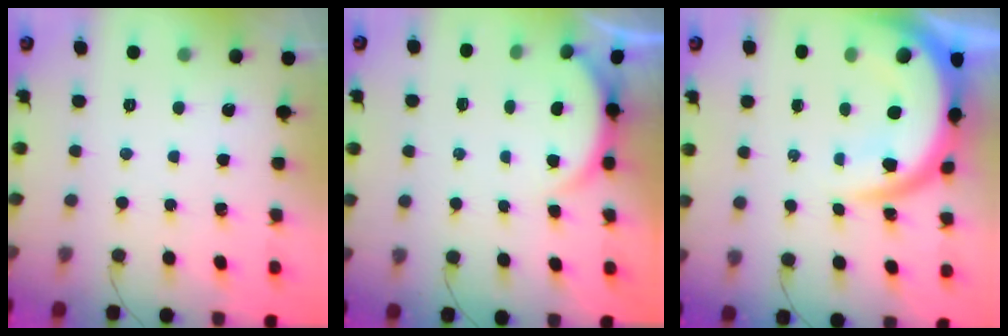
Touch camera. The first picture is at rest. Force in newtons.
{"total": 3.0, "press": 2.9, "slide": 0.6}
{"total": 13.8, "press": 13.7, "slide": 1.3}